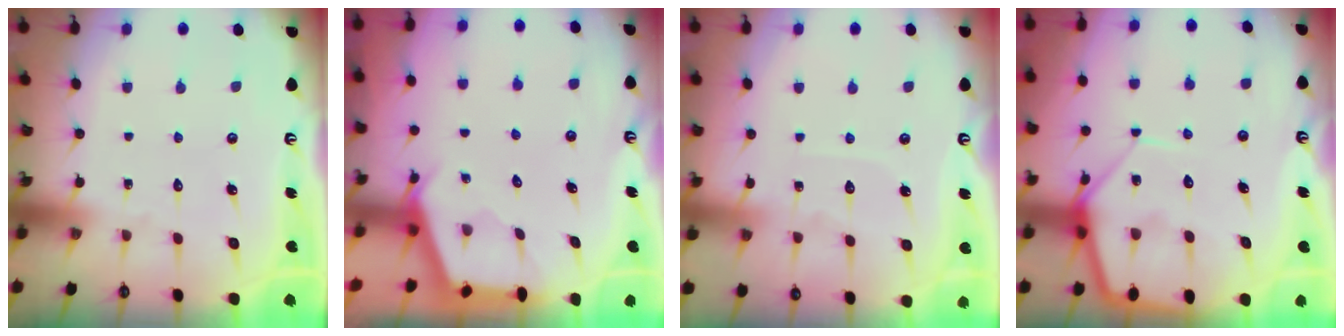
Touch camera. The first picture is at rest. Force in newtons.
{"total": 2.7, "press": 2.7, "slide": 0.3}
{"total": 5.6, "press": 5.6, "slide": 0.5}
{"total": 10.2, "press": 10.2, "slide": 0.8}